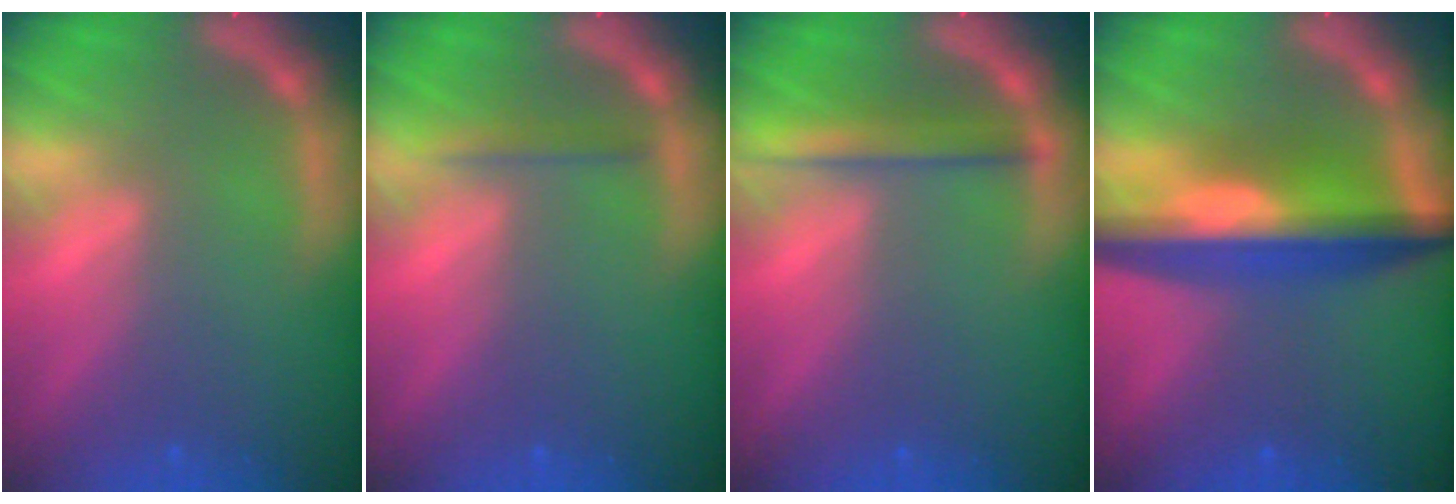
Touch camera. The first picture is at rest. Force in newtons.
{"total": 1.4}
{"total": 2.9}
{"total": 9.6}